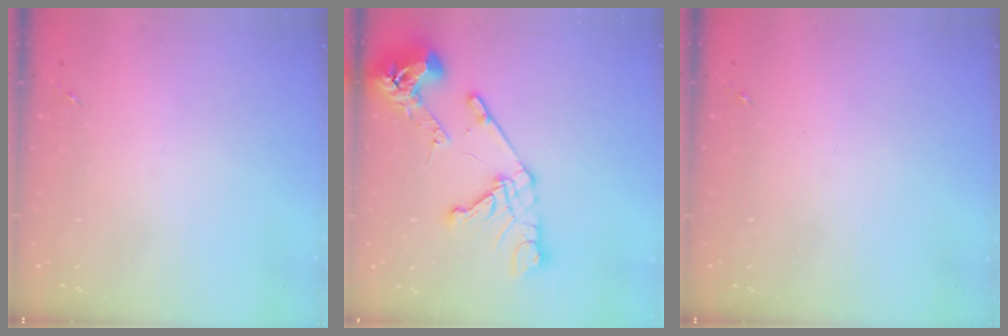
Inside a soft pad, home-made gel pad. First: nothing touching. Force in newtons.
{"total": 17.0, "press": 16.9, "slide": 1.9}
{"total": 0.0}